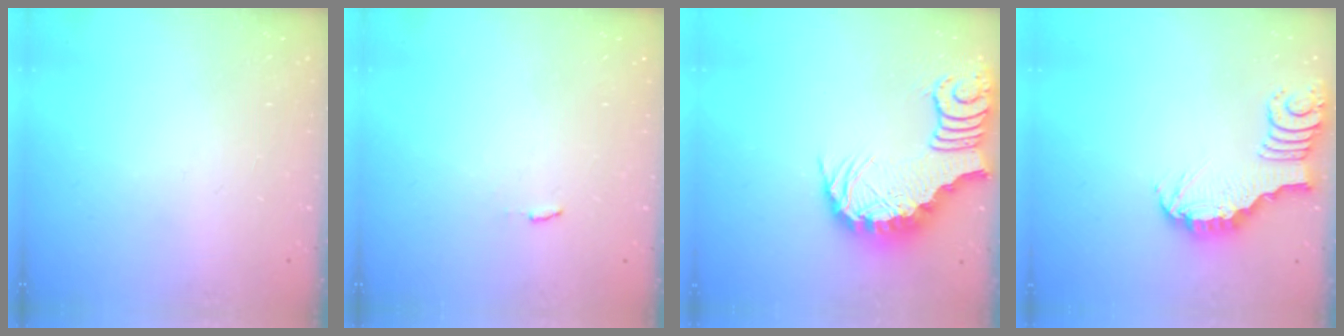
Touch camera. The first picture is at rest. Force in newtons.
{"total": 2.9, "press": 2.9, "slide": 0.3}
{"total": 3.7, "press": 3.6, "slide": 0.7}
{"total": 3.5, "press": 3.5, "slide": 0.4}